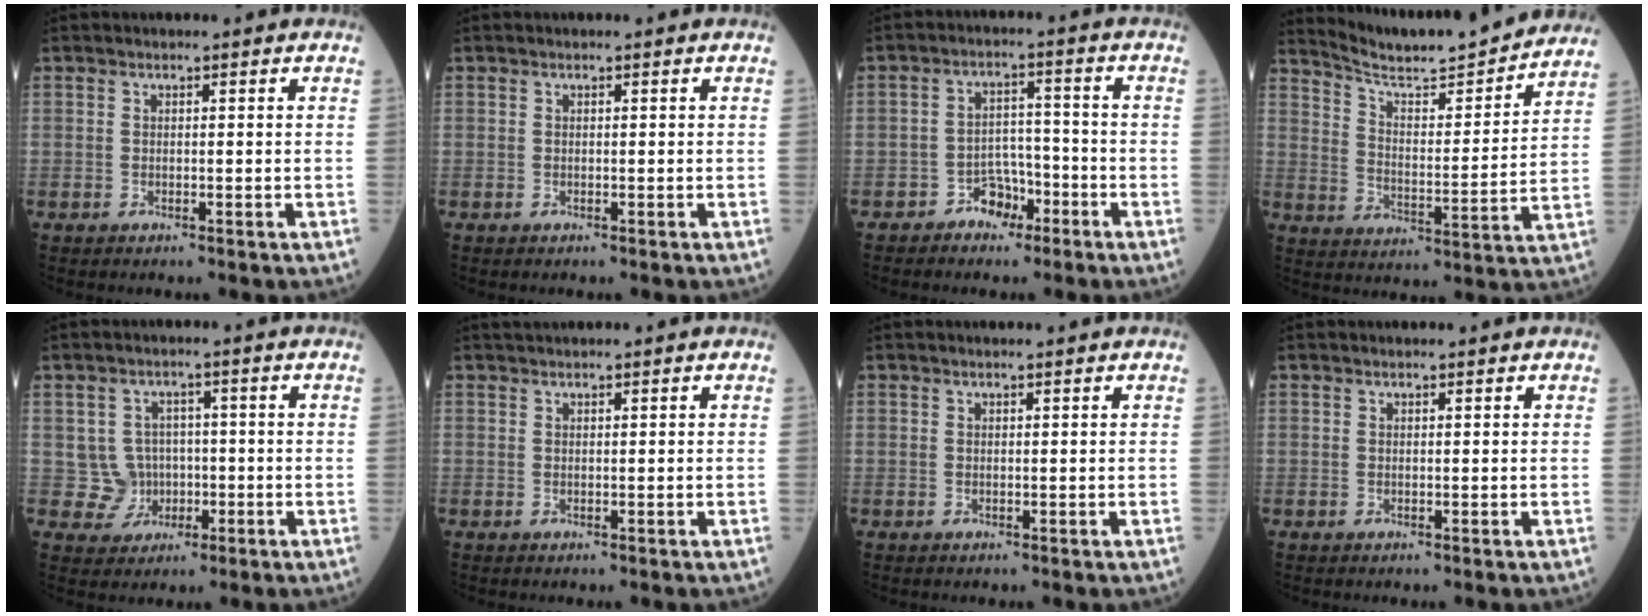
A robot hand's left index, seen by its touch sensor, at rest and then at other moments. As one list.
[{"total": 0.0}, {"total": 4.5, "force": [-3.0, 2.8, 1.7], "torque": [-0.026, 0.013, -0.051]}, {"total": 17.9, "force": [17.0, 0.3, 5.8], "torque": [-0.100, -0.027, 0.246]}, {"total": 4.5, "force": [-0.5, 4.4, 0.3], "torque": [-0.001, 0.010, -0.004]}, {"total": 0.9, "force": [0.8, -0.3, 0.2], "torque": [-0.007, 0.008, 0.022]}, {"total": 1.1, "force": [1.0, -0.1, 0.5], "torque": [-0.005, 0.008, 0.018]}, {"total": 0.9, "force": [0.8, 0.0, 0.3], "torque": [-0.004, 0.008, 0.015]}]